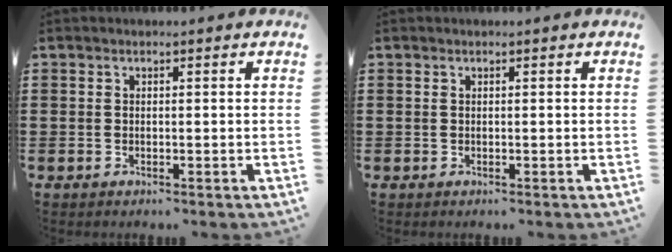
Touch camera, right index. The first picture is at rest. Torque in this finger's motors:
{"motor_torque": [0.24, -0.17, 0.06, 0.01]}